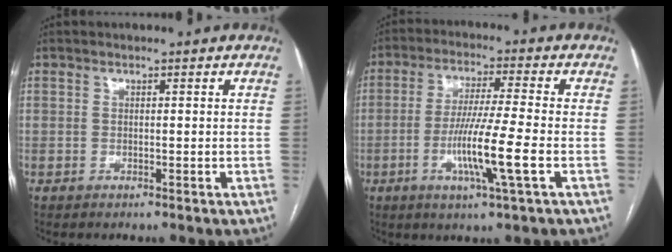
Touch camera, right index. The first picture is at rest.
{"total": 10.1, "force": [-3.0, -0.7, 9.6], "torque": [-0.186, -0.015, -0.058]}